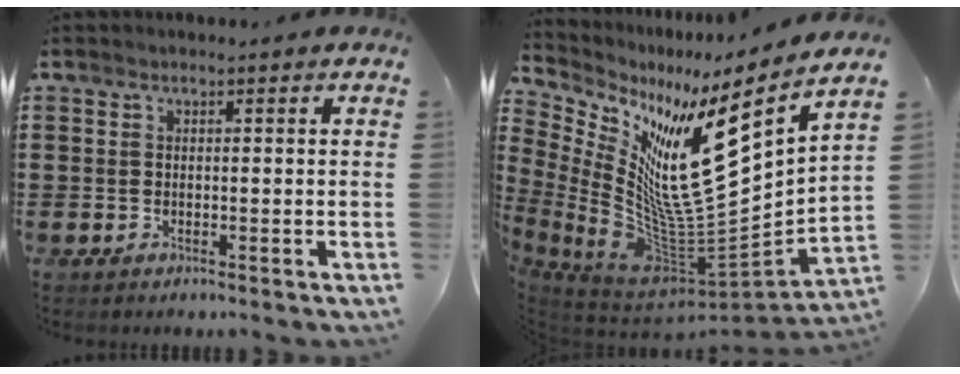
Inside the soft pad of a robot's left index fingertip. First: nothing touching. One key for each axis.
{"total": 13.9, "fx": 4.3, "fy": 4.1, "fz": 12.5, "tx": -0.212, "ty": -0.066, "tz": 0.061}